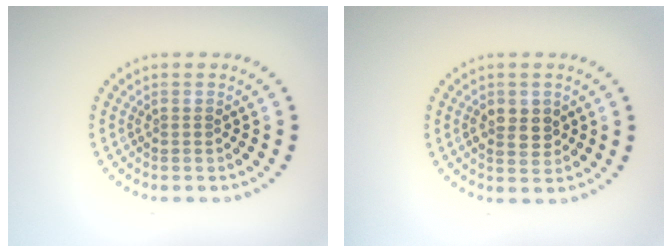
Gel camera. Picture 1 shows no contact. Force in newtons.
{"total": 2.7, "press": 2.7, "slide": 0.4}